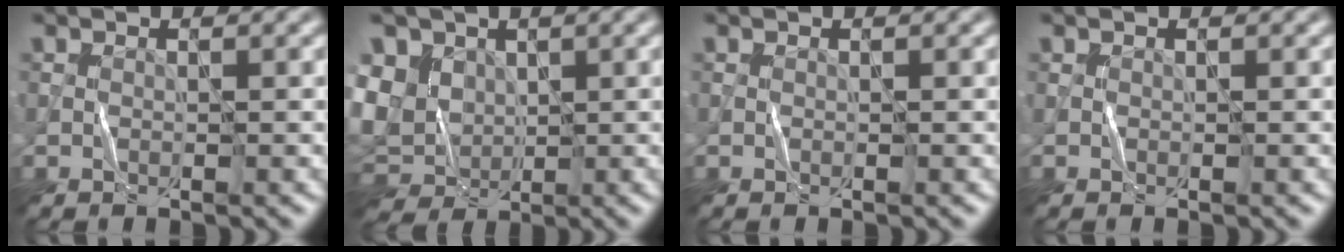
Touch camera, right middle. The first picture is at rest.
{"total": 7.4, "force": [1.6, 6.0, 4.0], "torque": [-0.104, 0.013, 0.027]}
{"total": 0.0}
{"total": 0.0}